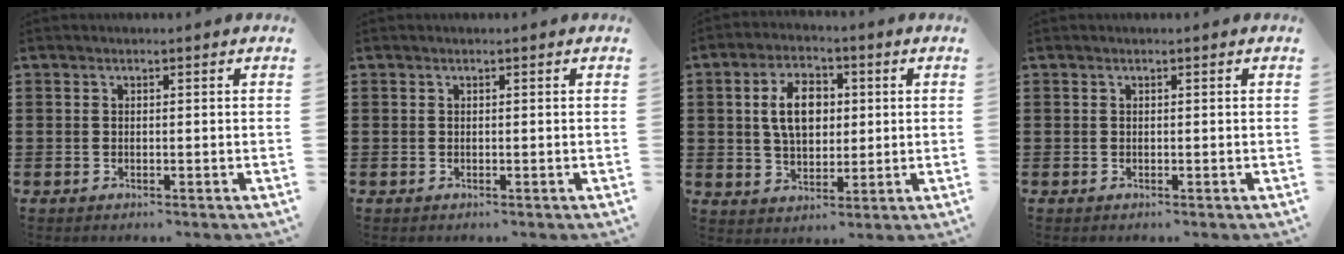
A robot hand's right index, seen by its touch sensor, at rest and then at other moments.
{"total": 0.0}
{"total": 7.8, "force": [1.2, 4.9, 5.9], "torque": [-0.119, 0.011, 0.014]}
{"total": 0.0}